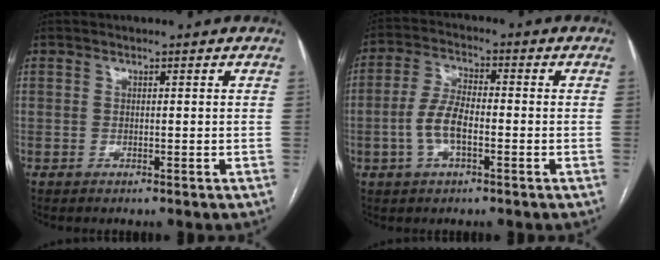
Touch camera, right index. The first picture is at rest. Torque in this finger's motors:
{"motor_torque": [0.15, -0.13, 0.11, 0.05]}